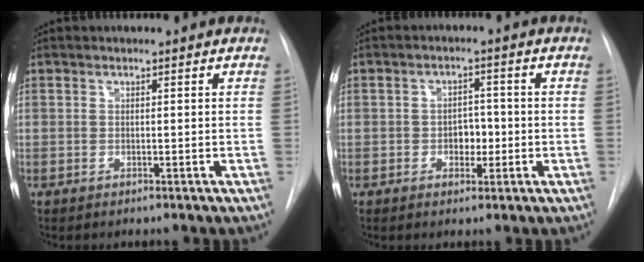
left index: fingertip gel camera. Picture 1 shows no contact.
{"total": 3.3, "force": [-0.7, 2.3, 2.4], "torque": [-0.028, 0.005, -0.007]}